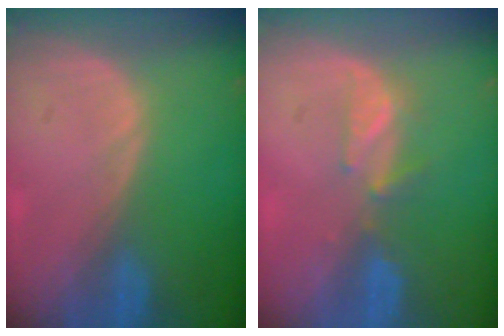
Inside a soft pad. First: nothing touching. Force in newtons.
{"total": 3.0, "press": 2.9, "slide": 0.8}